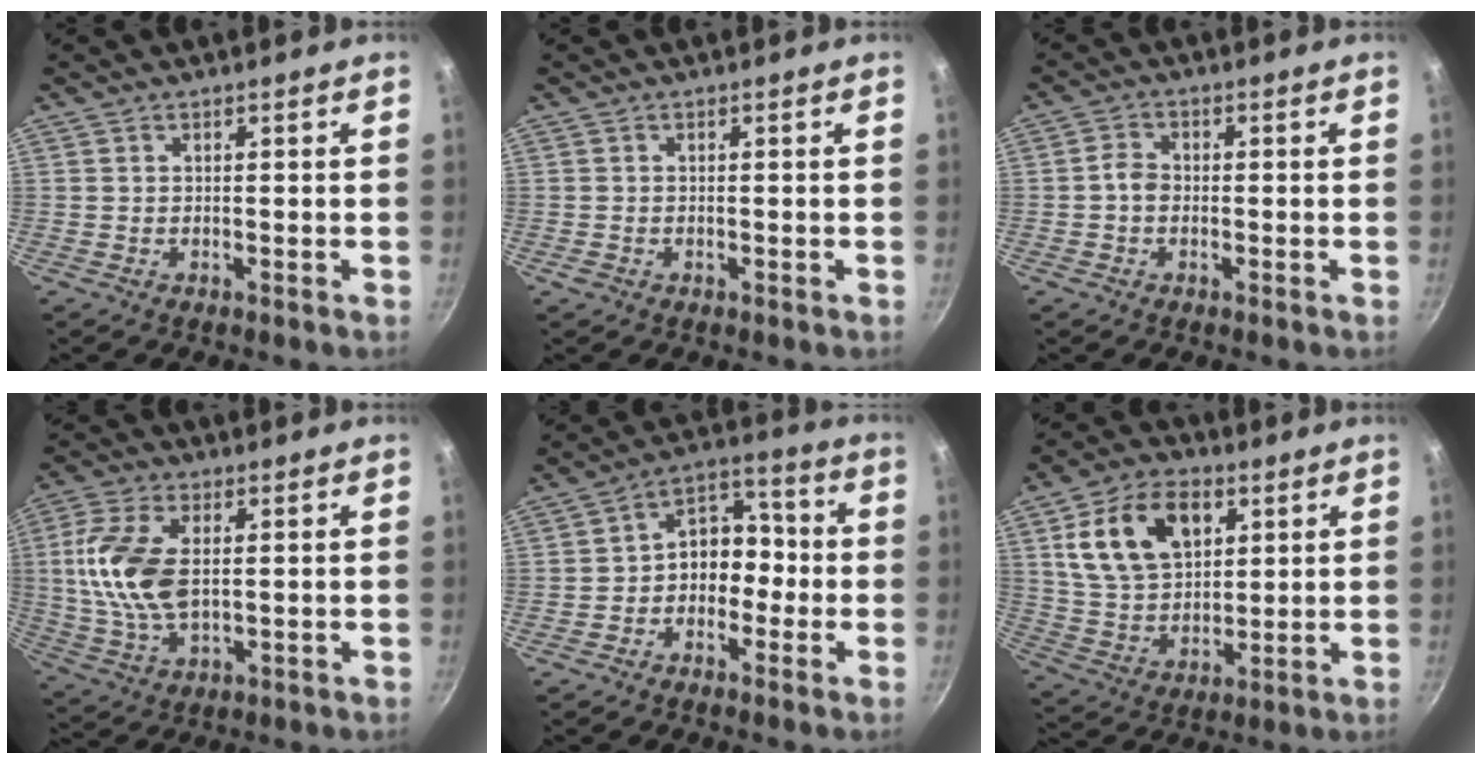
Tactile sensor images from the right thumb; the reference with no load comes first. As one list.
[{"total": 1.0, "force": [-0.4, 0.7, 0.5], "torque": [-0.008, 0.000, -0.008]}, {"total": 2.9, "force": [-0.7, 2.2, 1.7], "torque": [-0.025, 0.015, -0.017]}, {"total": 13.1, "force": [1.3, 7.2, 10.9], "torque": [-0.220, 0.002, 0.023]}, {"total": 9.1, "force": [-2.1, 7.0, 5.5], "torque": [-0.024, 0.052, -0.048]}, {"total": 16.9, "force": [5.8, 11.1, 11.4], "torque": [-0.176, -0.008, 0.106]}]